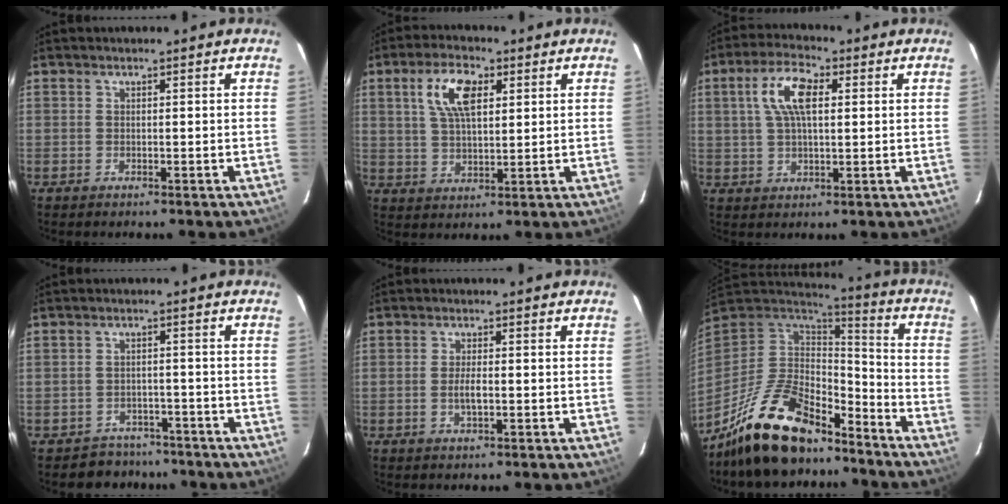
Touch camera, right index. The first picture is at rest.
{"total": 8.9, "force": [3.3, 4.1, 7.1], "torque": [-0.136, 0.016, 0.065]}
{"total": 8.7, "force": [2.3, 3.7, 7.5], "torque": [-0.146, 0.019, 0.042]}
{"total": 5.9, "force": [-4.7, 3.6, -0.4], "torque": [-0.004, 0.024, -0.067]}
{"total": 2.7, "force": [-0.6, 0.8, 2.5], "torque": [-0.048, -0.004, -0.010]}
{"total": 20.2, "force": [-14.9, 7.9, 11.1], "torque": [-0.224, -0.008, -0.250]}